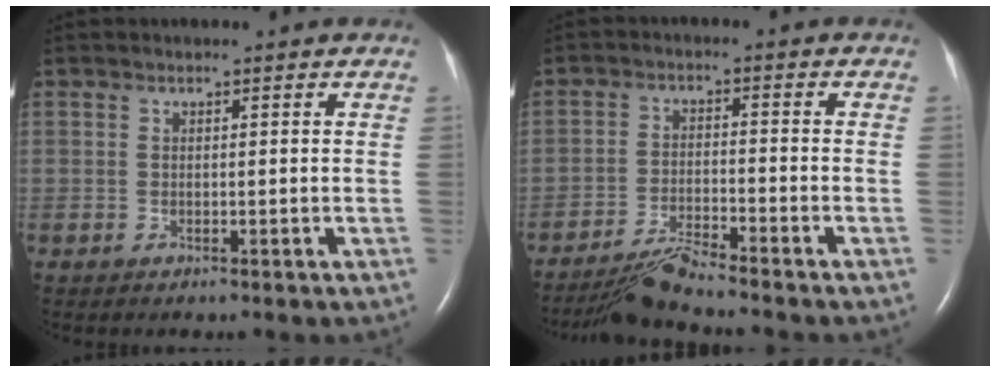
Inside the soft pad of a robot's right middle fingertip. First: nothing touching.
{"total": 5.6, "force": [-5.1, -1.3, 1.7], "torque": [-0.039, -0.023, -0.096]}